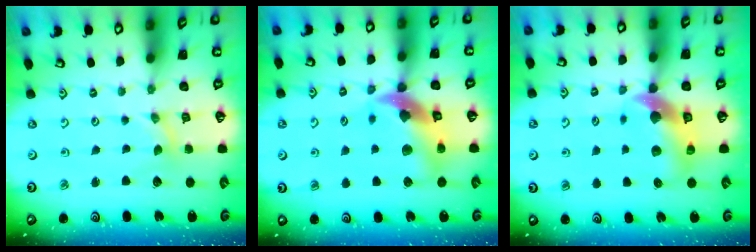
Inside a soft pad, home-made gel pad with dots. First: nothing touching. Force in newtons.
{"total": 13.7, "press": 13.6, "slide": 2.1}
{"total": 10.0, "press": 9.9, "slide": 1.6}